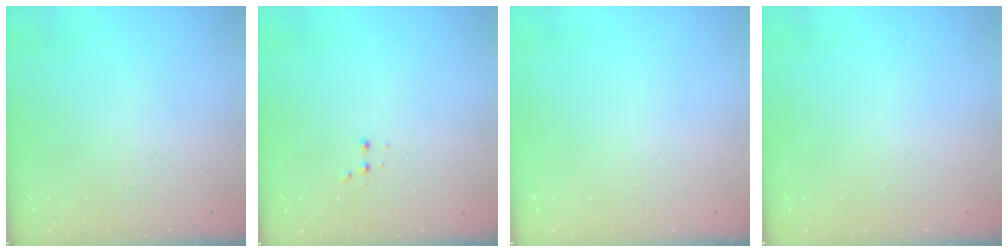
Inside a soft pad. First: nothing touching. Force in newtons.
{"total": 2.9, "press": 2.7, "slide": 1.0}
{"total": 0.0}
{"total": 0.0}